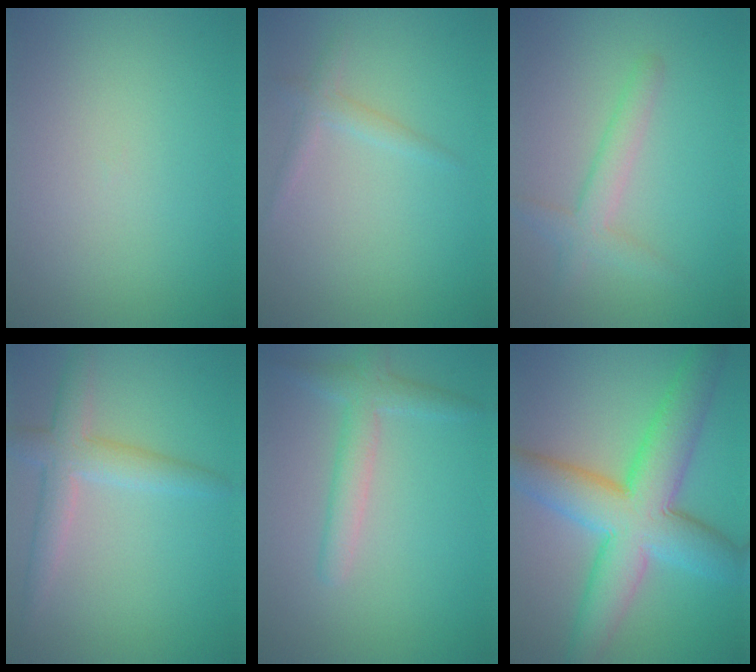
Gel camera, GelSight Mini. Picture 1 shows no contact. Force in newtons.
{"total": 1.5, "press": 1.5, "slide": 0.1}
{"total": 2.7, "press": 2.6, "slide": 0.1}
{"total": 3.8, "press": 3.8, "slide": 0.2}
{"total": 2.9, "press": 2.9, "slide": 0.1}
{"total": 10.2, "press": 10.2, "slide": 0.2}